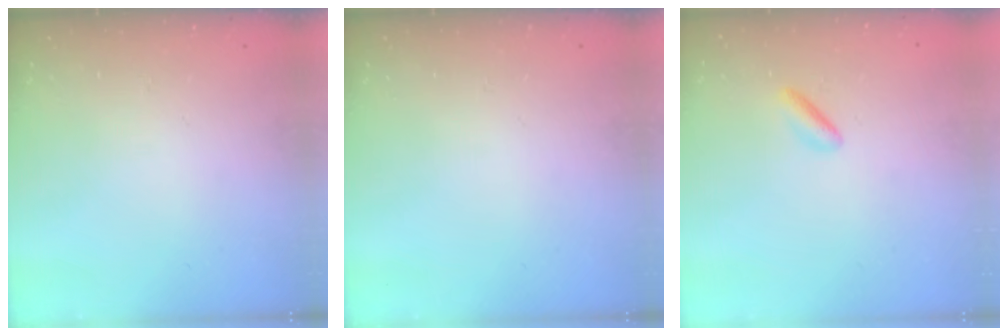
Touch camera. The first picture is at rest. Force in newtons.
{"total": 0.0}
{"total": 1.9, "press": 1.7, "slide": 0.7}